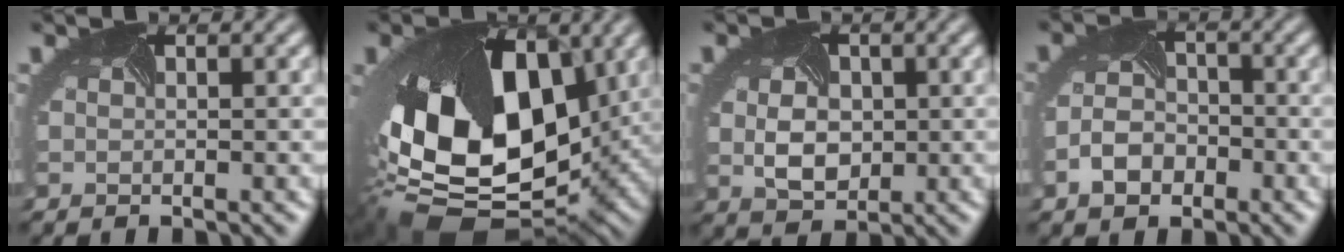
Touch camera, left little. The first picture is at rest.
{"total": 18.7, "force": [0.1, 12.4, 14.0], "torque": [-0.285, -0.066, 0.035]}
{"total": 3.3, "force": [0.0, 2.5, 2.2], "torque": [-0.048, -0.004, 0.008]}
{"total": 3.3, "force": [-1.9, 2.2, 1.5], "torque": [-0.033, -0.004, -0.037]}